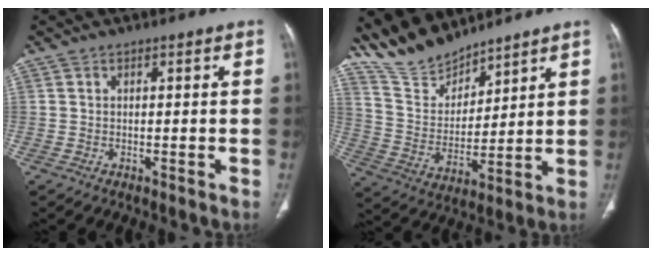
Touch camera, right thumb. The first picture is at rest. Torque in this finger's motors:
{"motor_torque": [1.14, 2.47, 0.33, 0.34, 0.30]}